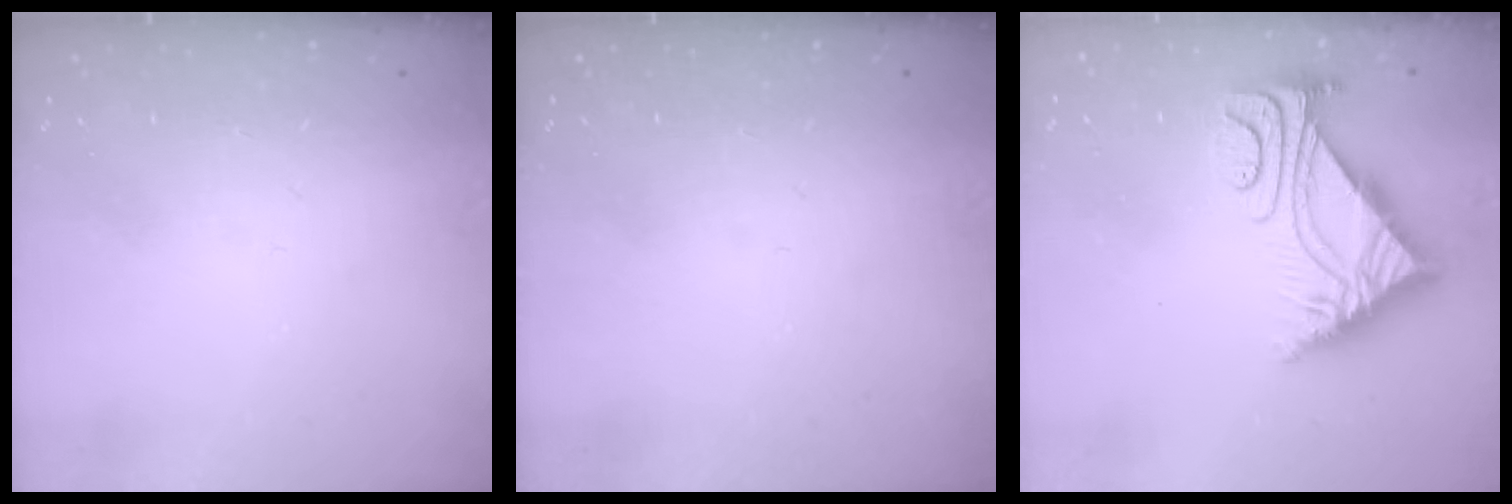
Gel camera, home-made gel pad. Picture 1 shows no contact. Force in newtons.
{"total": 0.0}
{"total": 6.8, "press": 6.8, "slide": 0.5}